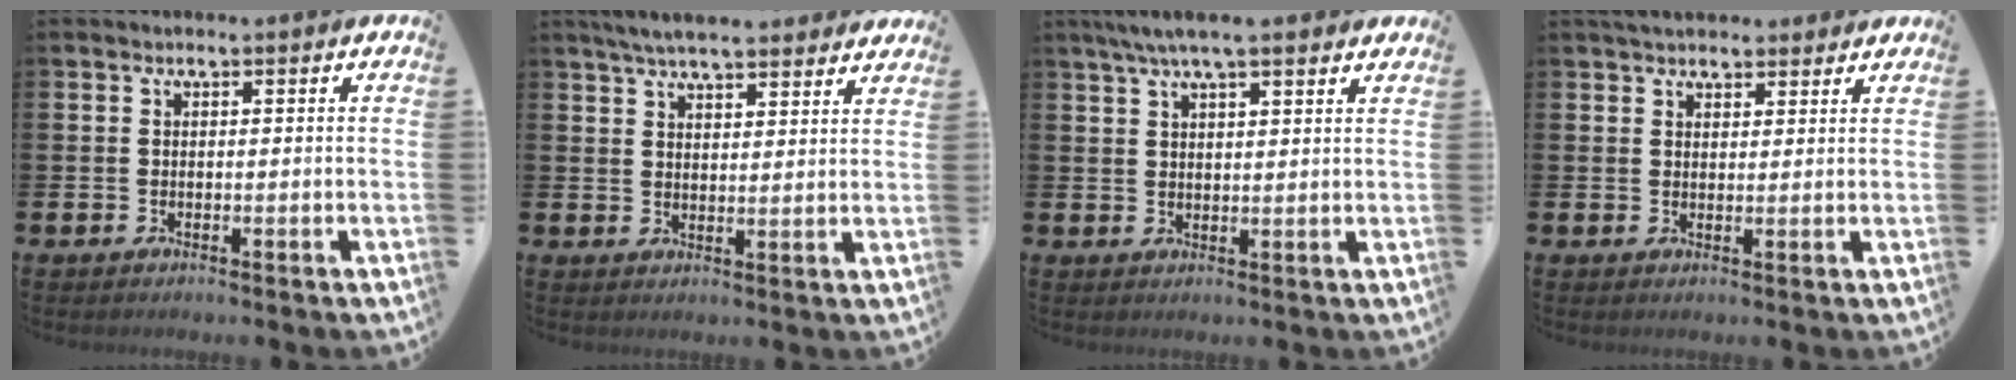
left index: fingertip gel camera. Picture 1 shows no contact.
{"total": 5.9, "force": [5.6, 0.8, 1.8], "torque": [-0.047, -0.020, 0.101]}
{"total": 6.2, "force": [5.2, 1.0, 3.1], "torque": [-0.063, -0.009, 0.092]}
{"total": 3.7, "force": [3.5, 1.0, 0.6], "torque": [-0.018, -0.008, 0.066]}